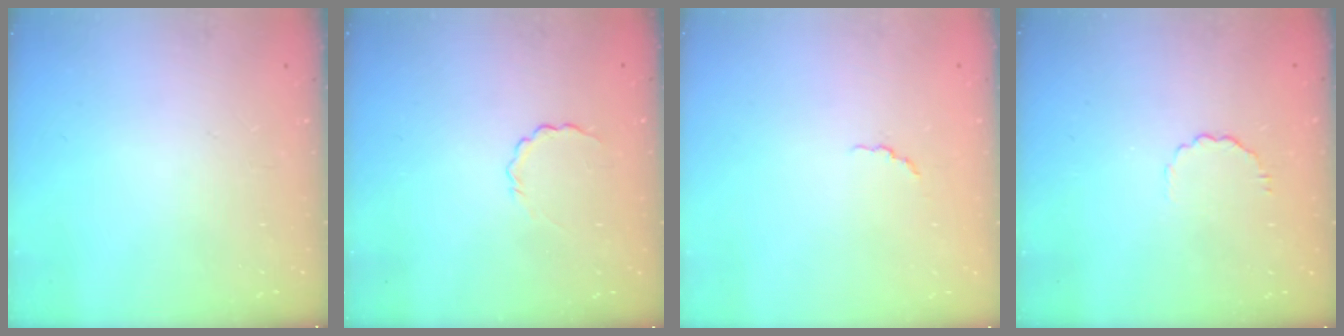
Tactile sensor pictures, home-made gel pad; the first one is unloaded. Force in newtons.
{"total": 2.9, "press": 2.8, "slide": 0.8}
{"total": 1.4, "press": 1.2, "slide": 0.6}
{"total": 3.4, "press": 3.2, "slide": 1.2}